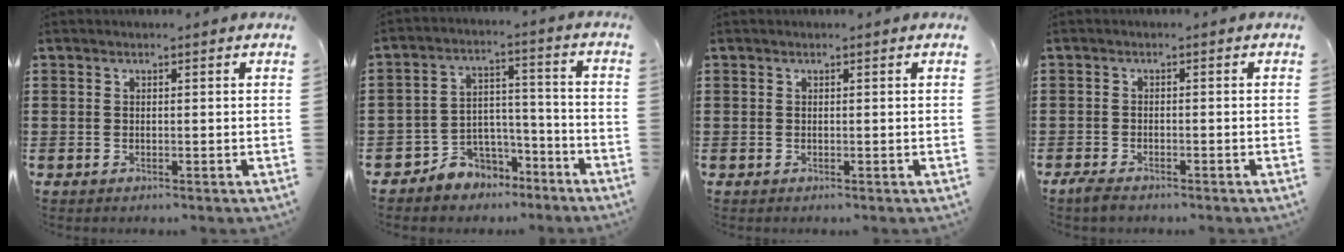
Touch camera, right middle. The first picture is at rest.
{"total": 5.3, "force": [-4.6, 2.7, -0.2], "torque": [-0.006, 0.013, -0.094]}
{"total": 0.0}
{"total": 1.7, "force": [-1.4, 0.4, 0.8], "torque": [-0.024, -0.004, -0.029]}